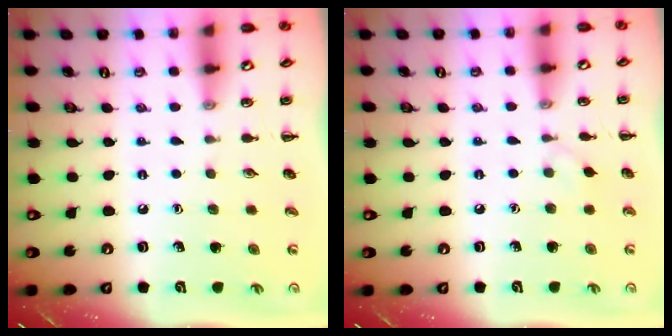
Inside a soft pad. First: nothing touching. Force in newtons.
{"total": 2.9, "press": 2.7, "slide": 1.1}